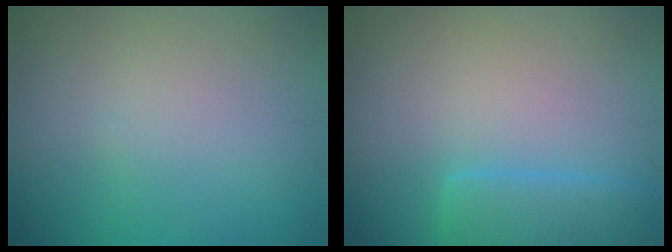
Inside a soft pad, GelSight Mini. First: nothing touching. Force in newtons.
{"total": 3.1, "press": 3.1, "slide": 0.3}